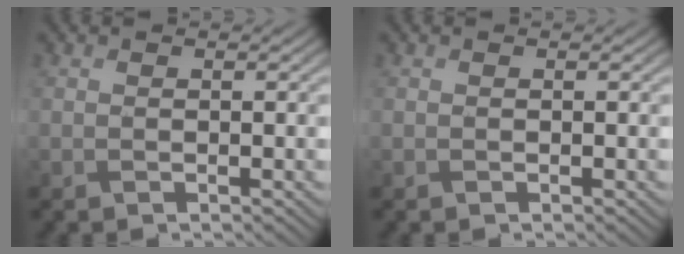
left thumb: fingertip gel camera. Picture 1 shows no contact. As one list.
[{"total": 0.0}]